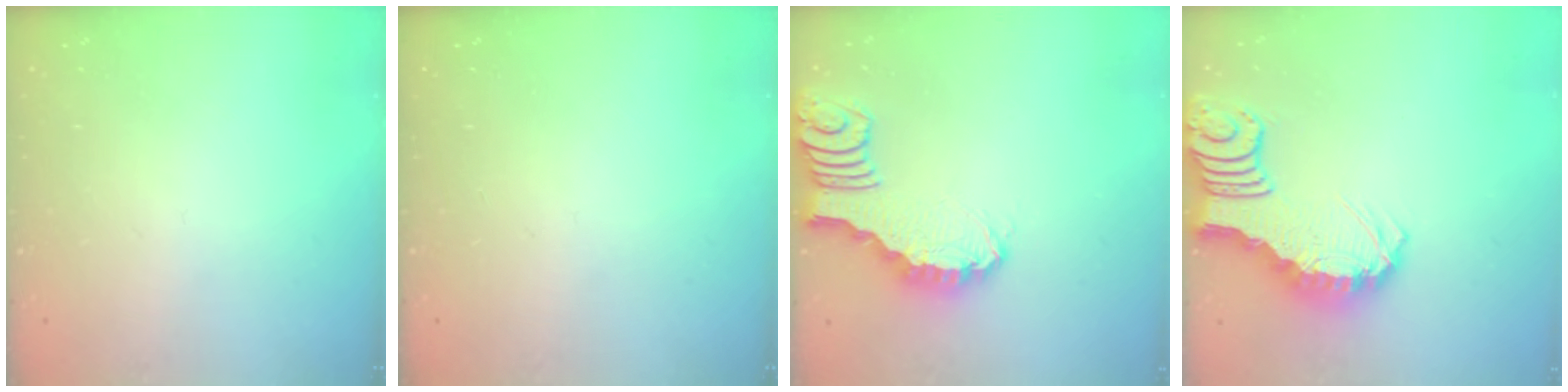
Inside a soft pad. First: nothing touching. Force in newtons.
{"total": 0.0}
{"total": 2.4, "press": 2.4, "slide": 0.2}
{"total": 3.5, "press": 3.4, "slide": 0.6}